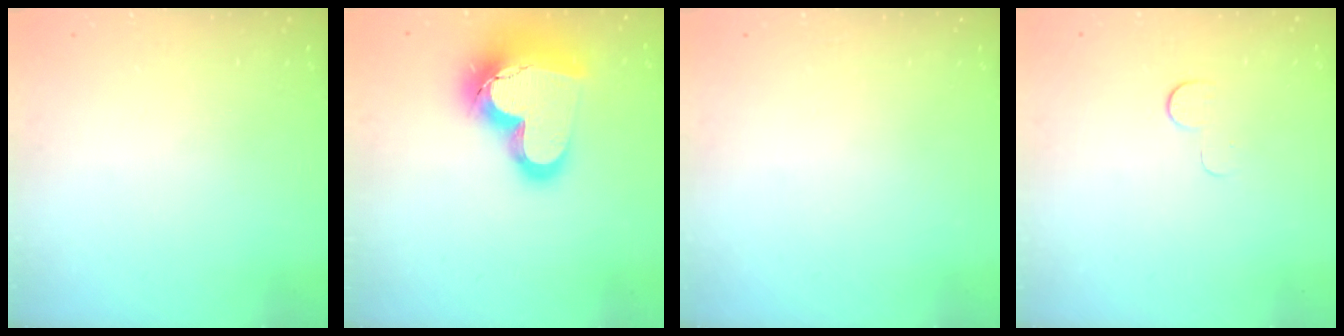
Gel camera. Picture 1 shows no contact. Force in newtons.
{"total": 21.8, "press": 21.7, "slide": 1.8}
{"total": 0.0}
{"total": 5.1, "press": 5.1, "slide": 0.5}